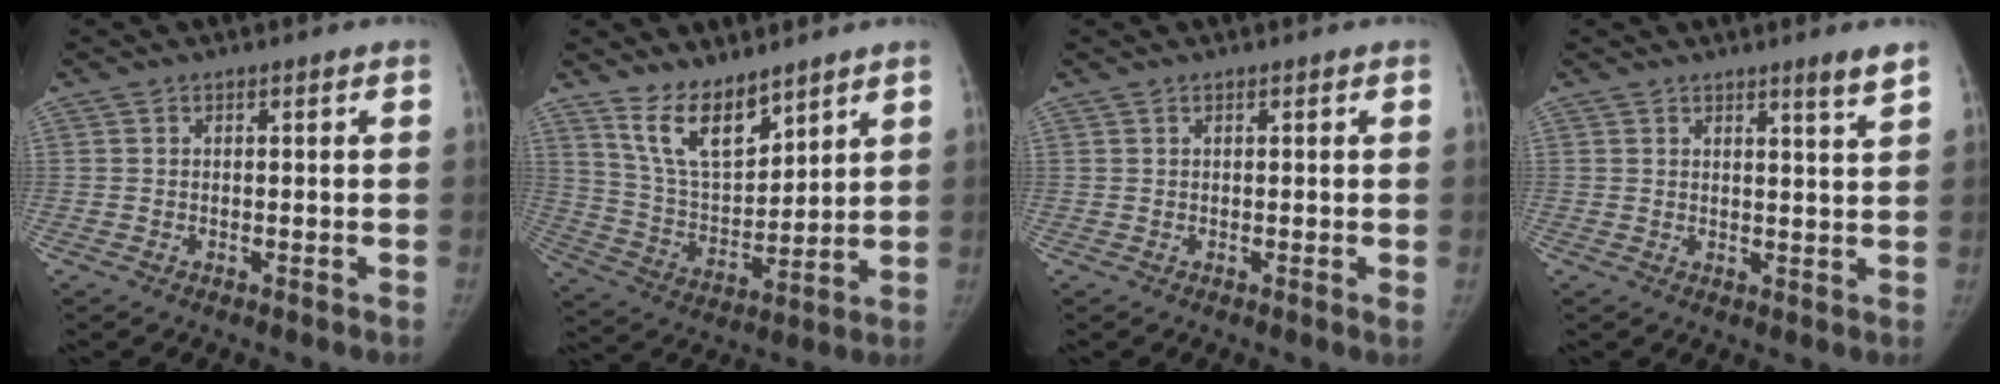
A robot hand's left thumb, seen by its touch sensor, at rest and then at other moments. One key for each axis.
{"total": 11.5, "fx": 8.6, "fy": 4.7, "fz": 6.0, "tx": -0.084, "ty": -0.064, "tz": 0.178}
{"total": 0.8, "fx": 0.3, "fy": 0.1, "fz": 0.8, "tx": -0.017, "ty": -0.002, "tz": 0.003}
{"total": 3.2, "fx": 2.5, "fy": -0.1, "fz": 2.0, "tx": -0.026, "ty": -0.026, "tz": 0.034}